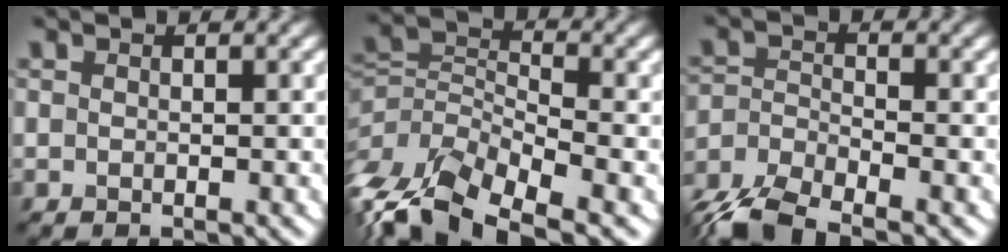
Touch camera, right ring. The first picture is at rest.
{"total": 9.8, "force": [-5.8, 4.6, 6.4], "torque": [-0.139, -0.006, -0.115]}
{"total": 6.2, "force": [-4.9, 2.2, 3.1], "torque": [-0.064, -0.010, -0.103]}